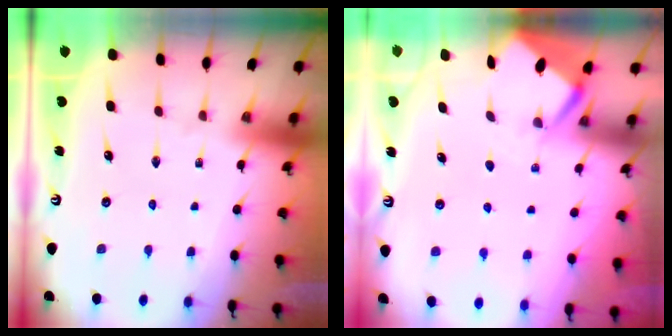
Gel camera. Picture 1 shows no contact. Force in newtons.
{"total": 2.8, "press": 2.8, "slide": 0.3}